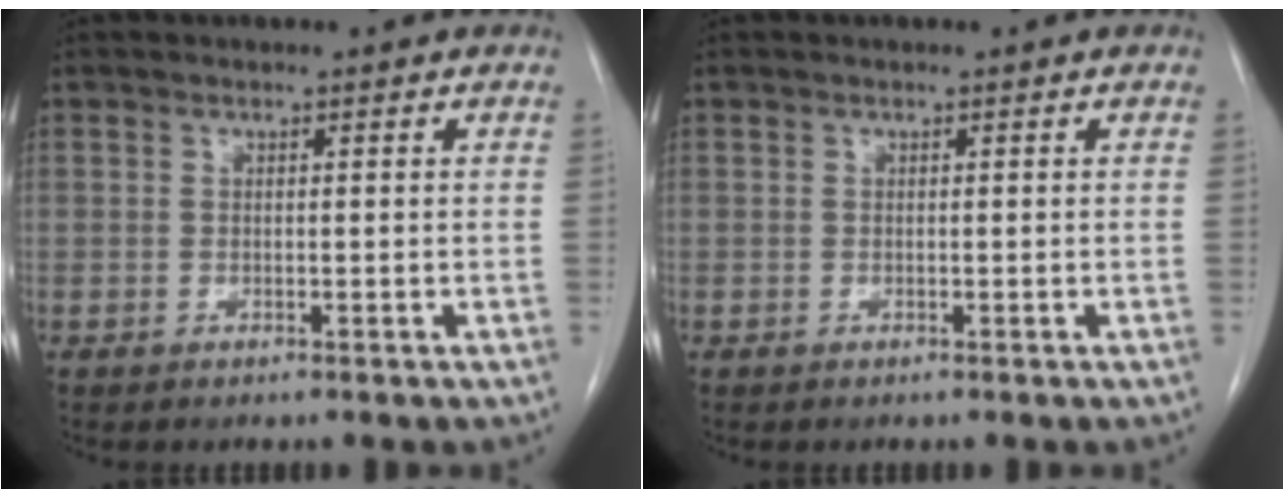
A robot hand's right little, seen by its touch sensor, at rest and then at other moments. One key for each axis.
{"total": 0.0}